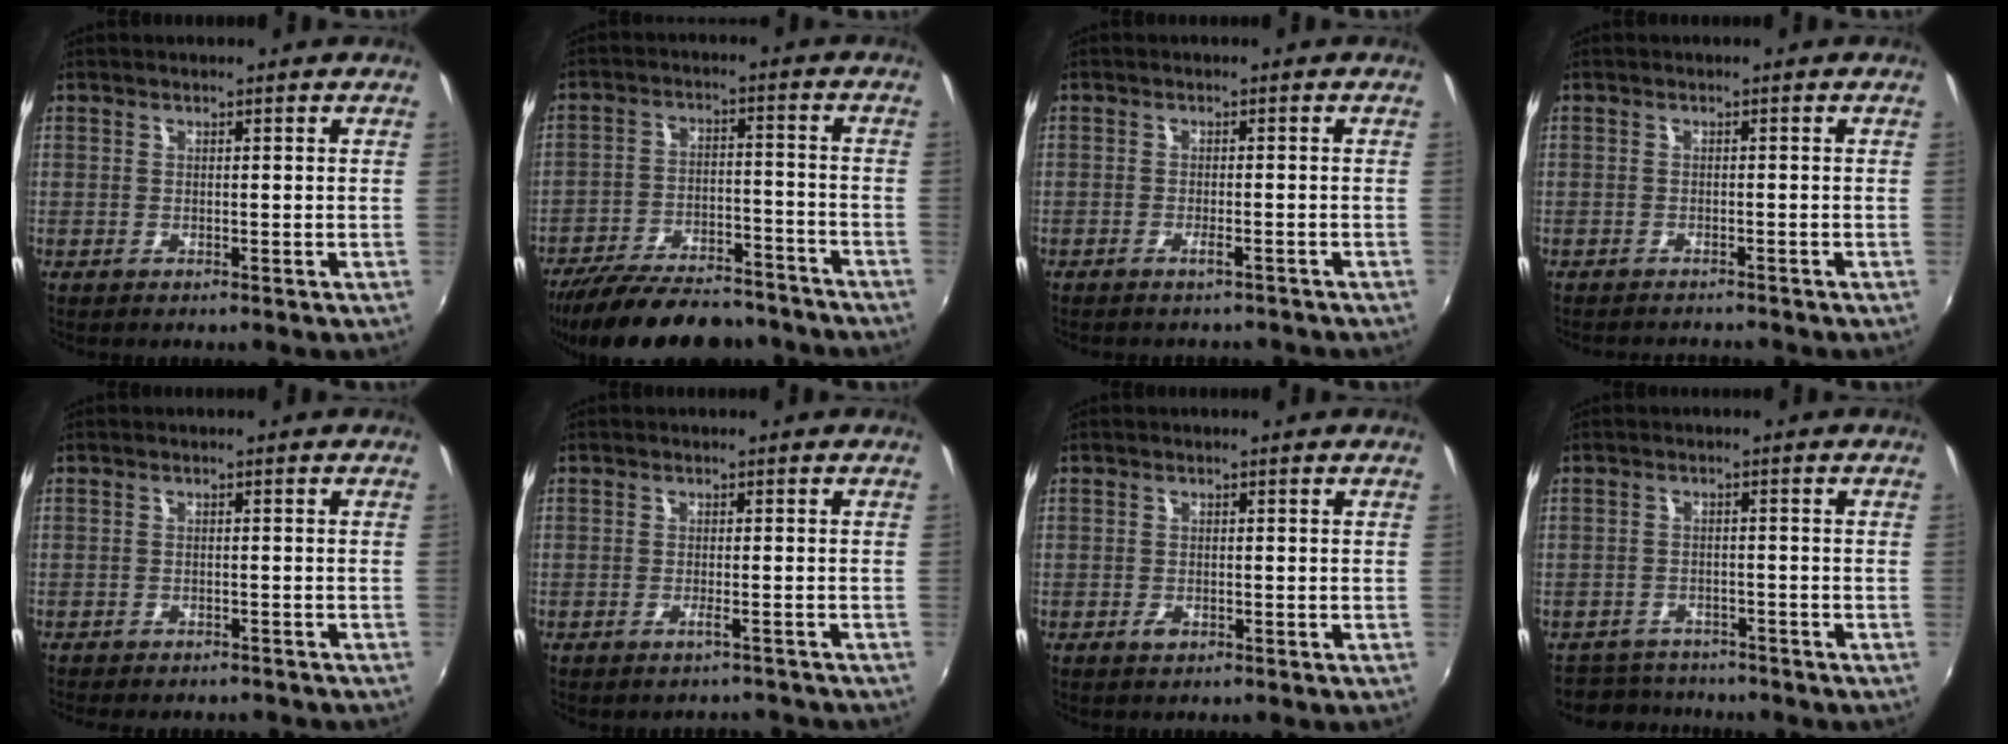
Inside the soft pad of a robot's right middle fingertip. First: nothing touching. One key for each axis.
{"total": 22.5, "fx": -19.0, "fy": 7.0, "fz": 9.6, "tx": -0.190, "ty": -0.013, "tz": -0.270}
{"total": 2.5, "fx": -2.2, "fy": 0.4, "fz": 1.0, "tx": -0.026, "ty": -0.004, "tz": -0.034}
{"total": 3.7, "fx": -3.5, "fy": 0.5, "fz": 0.9, "tx": -0.029, "ty": -0.014, "tz": -0.056}
{"total": 6.1, "fx": -5.5, "fy": 1.7, "fz": 2.1, "tx": -0.052, "ty": -0.017, "tz": -0.078}
{"total": 3.4, "fx": -3.2, "fy": 0.5, "fz": 1.0, "tx": -0.018, "ty": -0.005, "tz": -0.041}
{"total": 1.4, "fx": -0.9, "fy": 0.8, "fz": 0.8, "tx": -0.016, "ty": -0.003, "tz": -0.016}
{"total": 6.4, "fx": -5.8, "fy": 2.6, "fz": 0.6, "tx": -0.027, "ty": 0.003, "tz": -0.094}